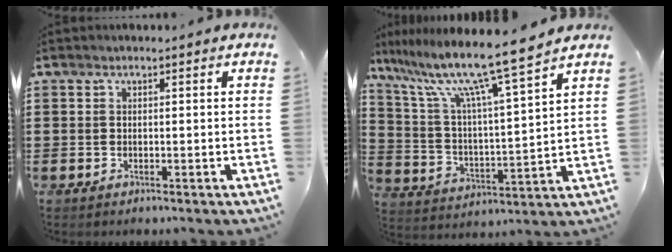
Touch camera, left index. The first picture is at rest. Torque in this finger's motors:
{"motor_torque": [1.02, -1.11, 1.05, 0.21]}